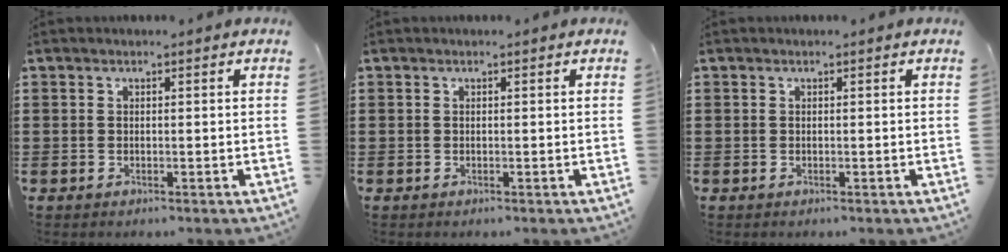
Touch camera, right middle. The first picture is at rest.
{"total": 0.0}
{"total": 0.0}